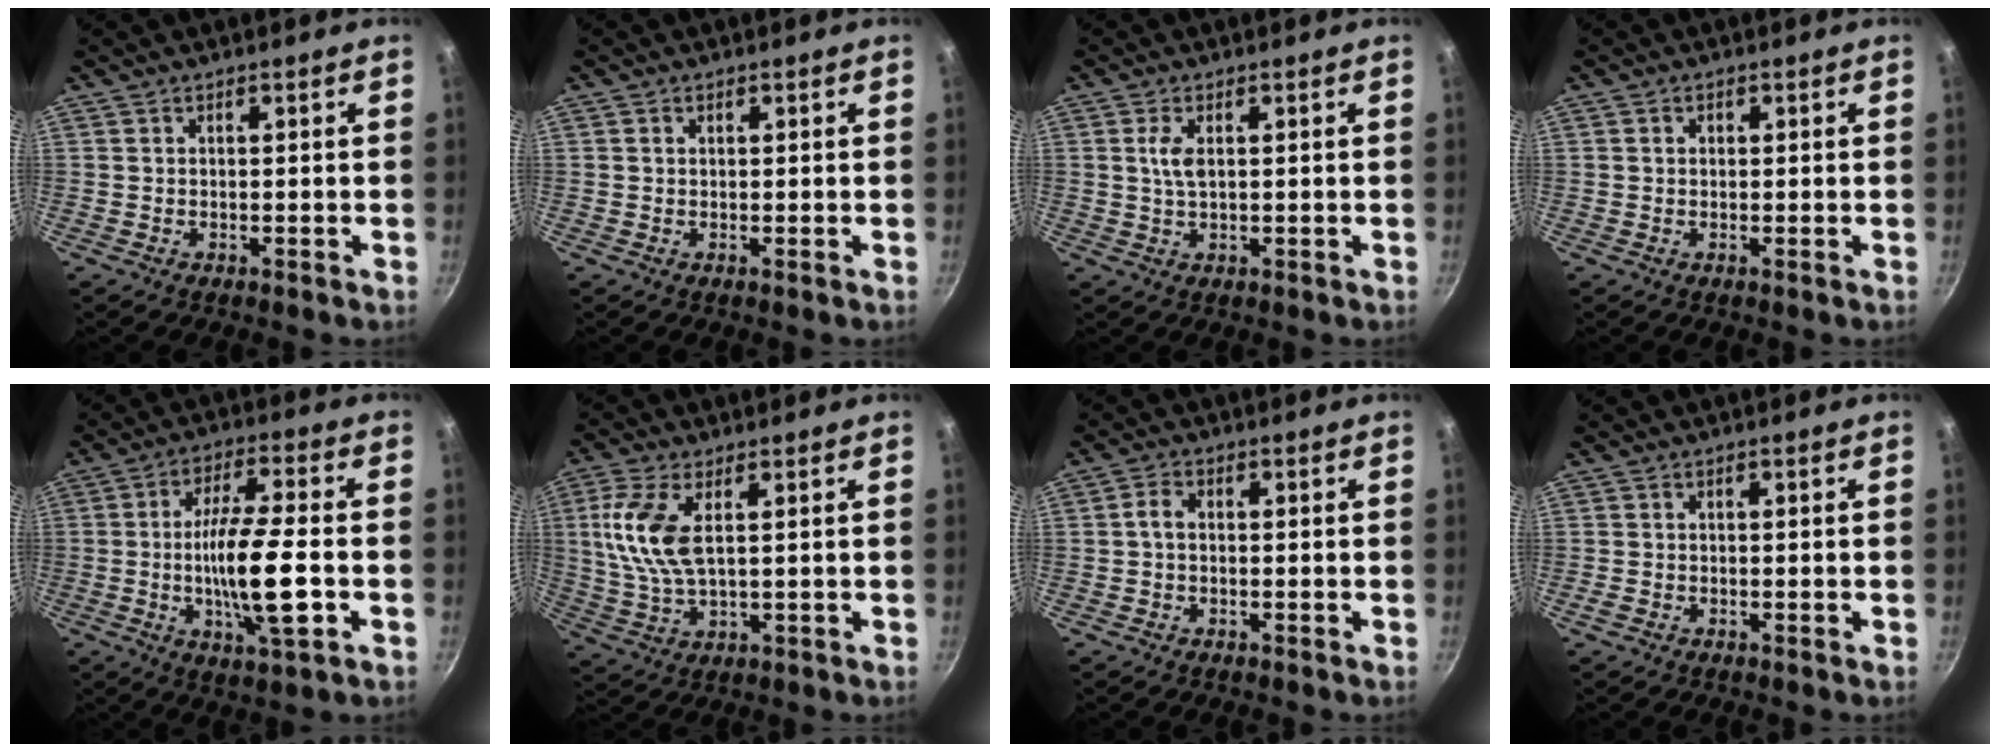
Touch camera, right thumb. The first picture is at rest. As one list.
[{"total": 0.7, "force": [0.3, 0.5, 0.3], "torque": [-0.003, 0.002, 0.003]}, {"total": 3.3, "force": [0.8, 1.5, 2.8], "torque": [-0.057, 0.000, 0.016]}, {"total": 1.7, "force": [0.8, 0.9, 1.1], "torque": [-0.013, -0.001, 0.013]}, {"total": 14.6, "force": [-2.7, 3.2, 13.9], "torque": [-0.248, 0.011, -0.053]}, {"total": 10.5, "force": [2.3, 4.8, 9.1], "torque": [-0.195, 0.001, 0.050]}, {"total": 2.4, "force": [-0.2, 1.6, 1.7], "torque": [-0.032, 0.010, -0.008]}, {"total": 1.0, "force": [-0.6, 0.6, 0.5], "torque": [-0.010, 0.001, -0.013]}]